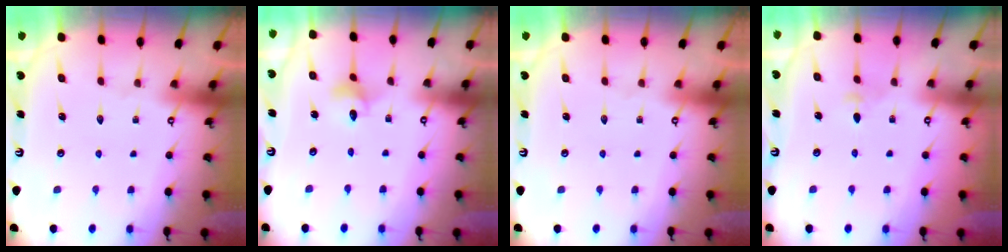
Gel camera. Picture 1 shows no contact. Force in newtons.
{"total": 4.2, "press": 4.2, "slide": 0.3}
{"total": 0.0}
{"total": 3.0, "press": 3.0, "slide": 0.7}